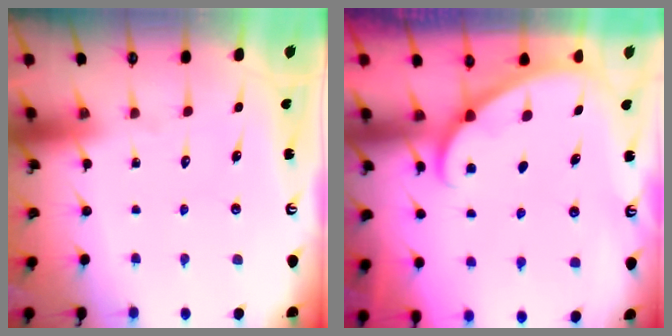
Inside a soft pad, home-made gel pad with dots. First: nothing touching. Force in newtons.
{"total": 2.8, "press": 2.8, "slide": 0.2}